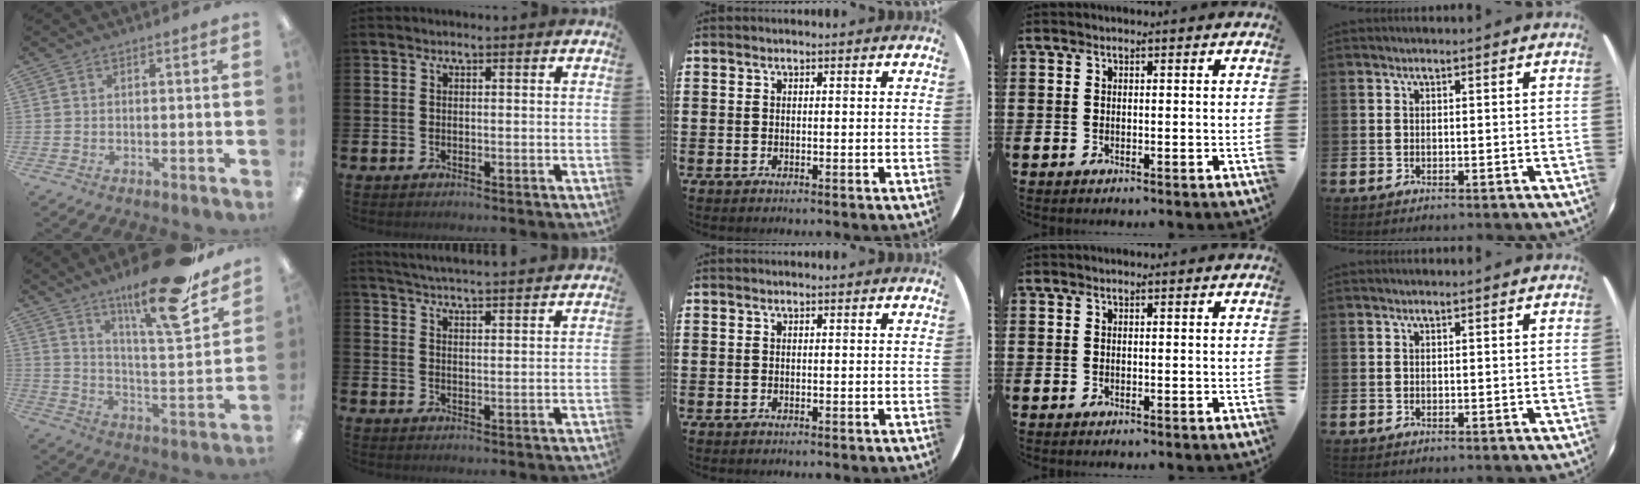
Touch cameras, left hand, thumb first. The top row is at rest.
{"thumb": {"total": 20.7, "force": [15.6, 3.9, 13.0], "torque": [-0.204, -0.104, 0.248]}, "index": {"total": 4.8, "force": [4.8, -0.5, 0.2], "torque": [-0.025, -0.034, 0.085]}}